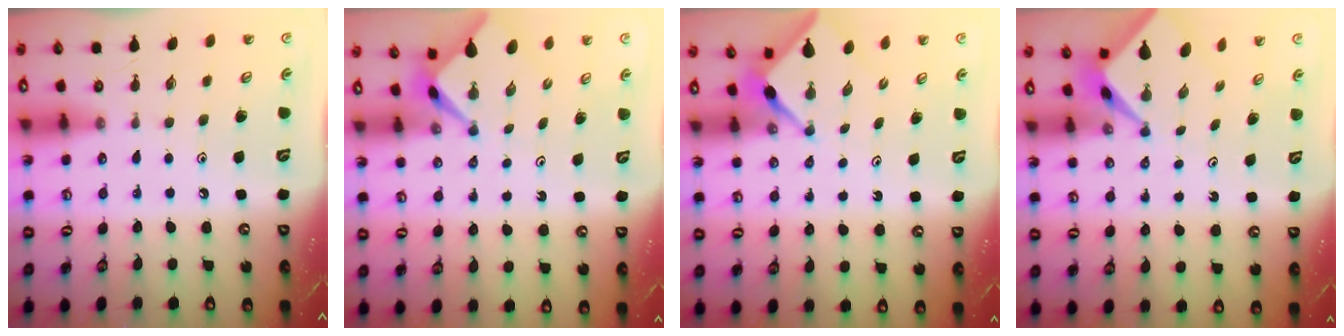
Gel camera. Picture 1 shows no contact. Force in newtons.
{"total": 2.2, "press": 2.2, "slide": 0.2}
{"total": 3.1, "press": 3.0, "slide": 0.4}
{"total": 2.4, "press": 2.4, "slide": 0.2}